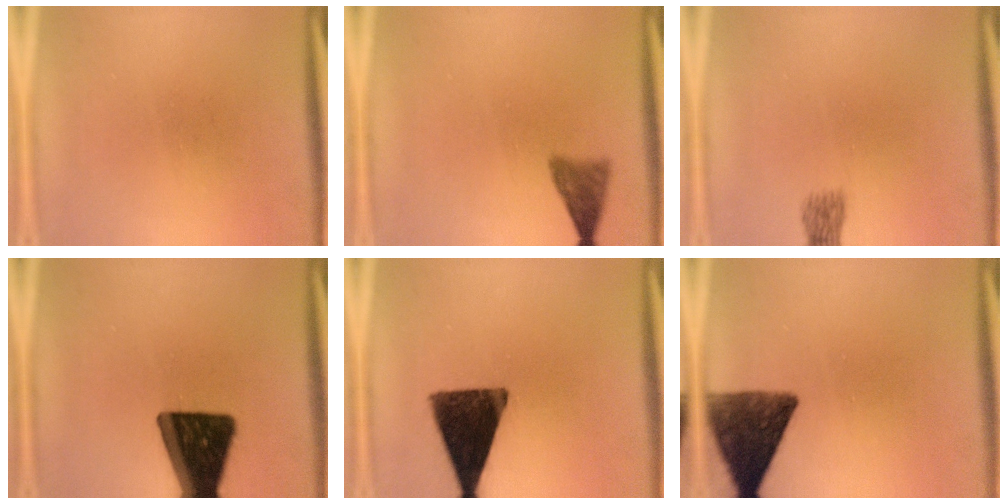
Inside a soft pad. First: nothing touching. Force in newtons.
{"total": 2.9}
{"total": 2.1}
{"total": 17.6}
{"total": 14.1}
{"total": 11.1}